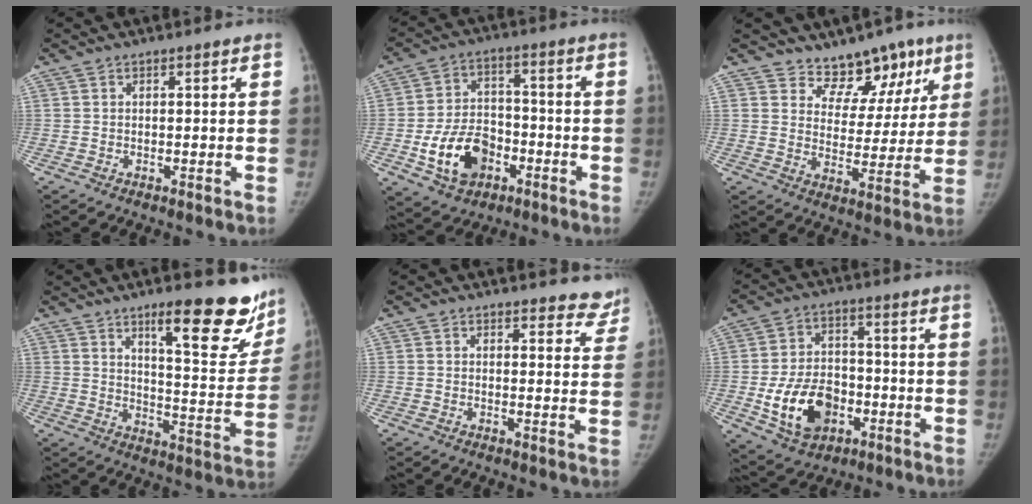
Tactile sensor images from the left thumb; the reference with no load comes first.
{"total": 12.9, "force": [-4.9, 9.1, 7.7], "torque": [-0.111, 0.029, -0.081]}
{"total": 11.1, "force": [8.2, 6.8, 3.0], "torque": [0.013, -0.047, 0.117]}
{"total": 18.3, "force": [12.1, 4.7, 12.9], "torque": [-0.120, -0.087, 0.174]}
{"total": 7.7, "force": [7.2, 2.6, 0.6], "torque": [0.045, -0.038, 0.056]}
{"total": 13.7, "force": [-4.0, 9.7, 8.8], "torque": [-0.129, 0.017, -0.059]}